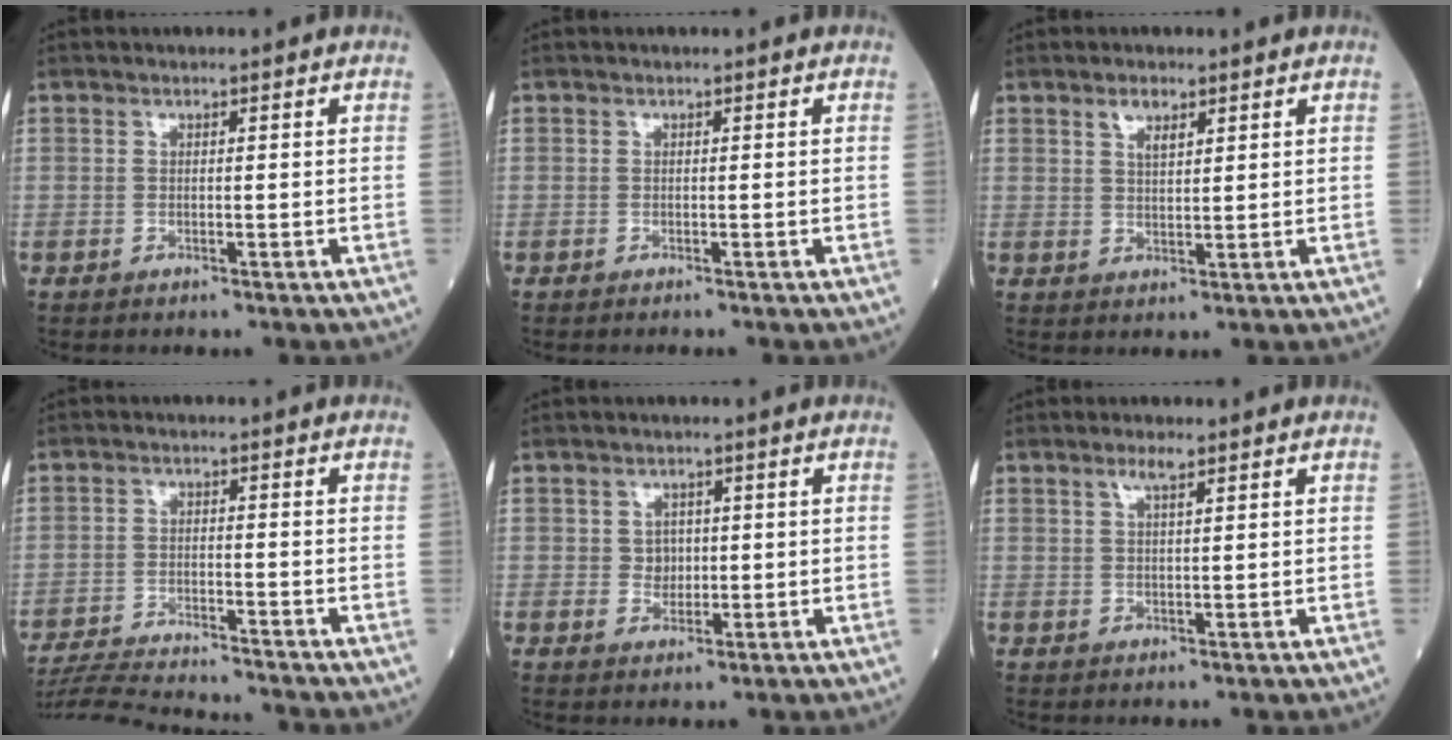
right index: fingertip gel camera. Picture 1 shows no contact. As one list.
[{"total": 0.0}, {"total": 2.7, "force": [1.7, 1.0, 1.9], "torque": [-0.037, 0.002, 0.033]}, {"total": 13.1, "force": [-12.3, 0.1, 4.4], "torque": [-0.070, -0.014, -0.191]}, {"total": 2.3, "force": [0.3, 2.1, 1.1], "torque": [-0.012, 0.000, 0.005]}, {"total": 2.1, "force": [1.4, 0.1, 1.6], "torque": [-0.036, 0.003, 0.027]}]